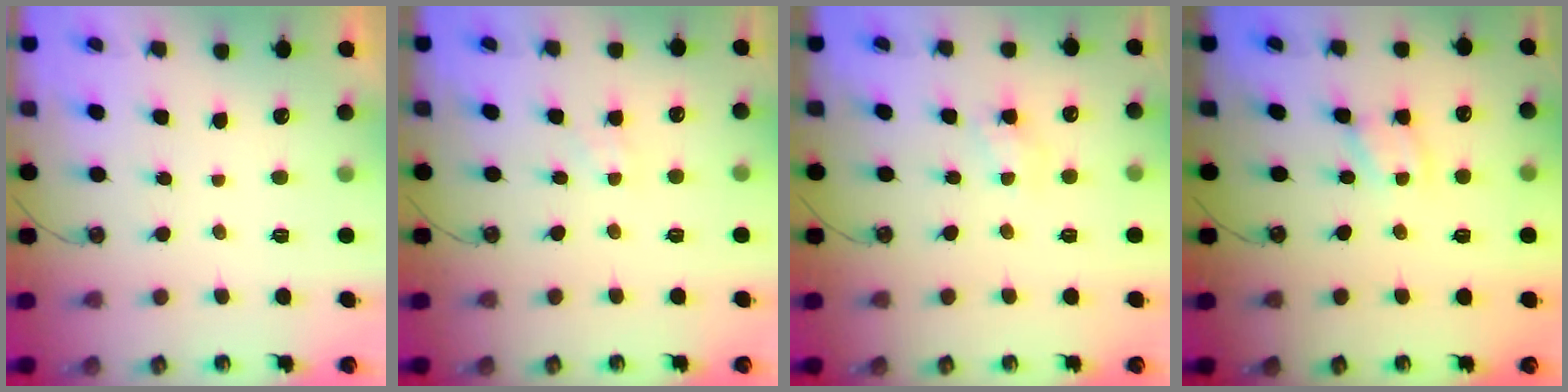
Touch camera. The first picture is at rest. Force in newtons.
{"total": 2.4, "press": 2.4, "slide": 0.4}
{"total": 5.3, "press": 5.3, "slide": 0.3}
{"total": 2.4, "press": 2.4, "slide": 0.2}